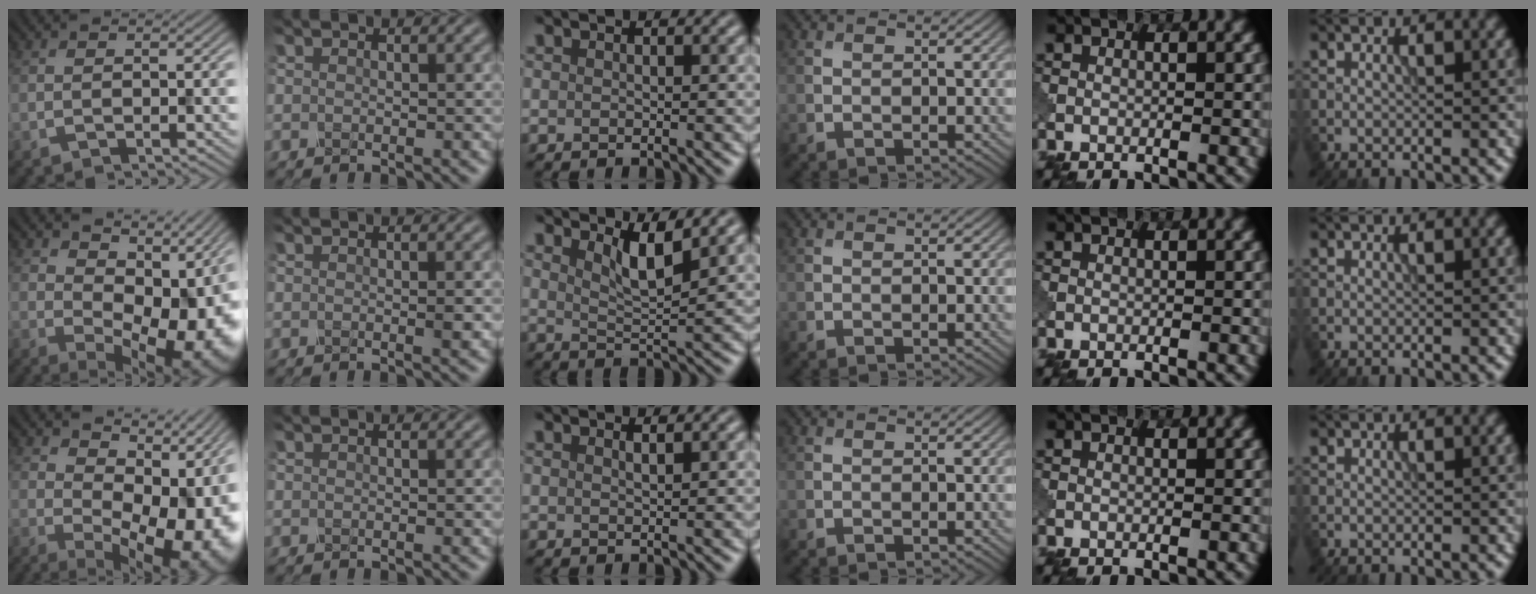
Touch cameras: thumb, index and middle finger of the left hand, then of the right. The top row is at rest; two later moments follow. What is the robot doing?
{"motion": "shake", "object": "salt shaker"}